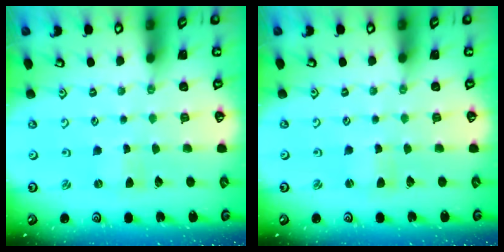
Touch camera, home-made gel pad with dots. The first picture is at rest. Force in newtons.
{"total": 1.3, "press": 1.2, "slide": 0.2}